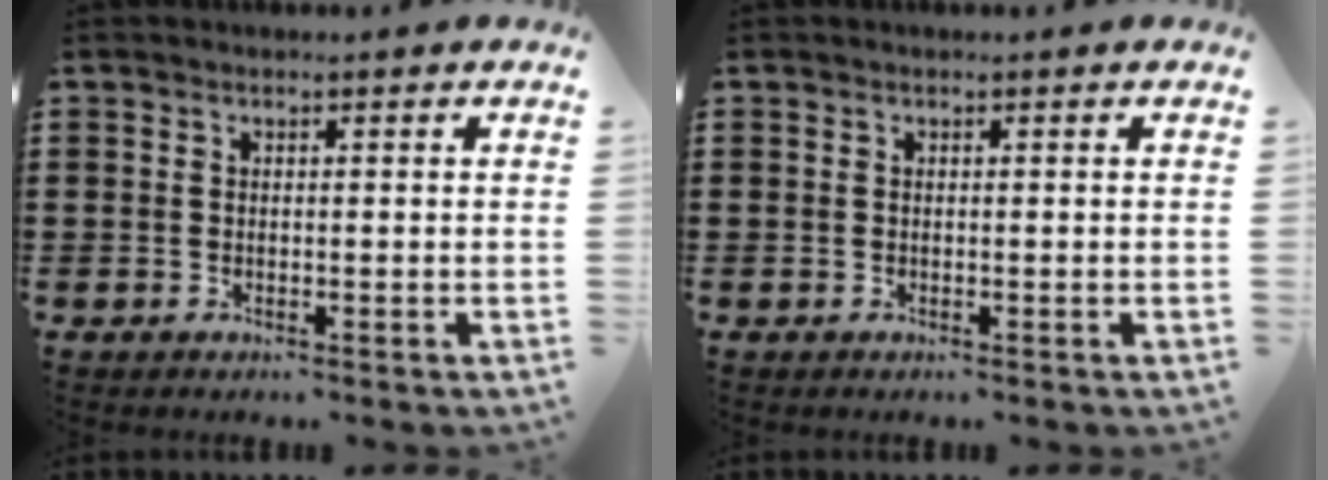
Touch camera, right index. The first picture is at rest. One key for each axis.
{"total": 0.0}